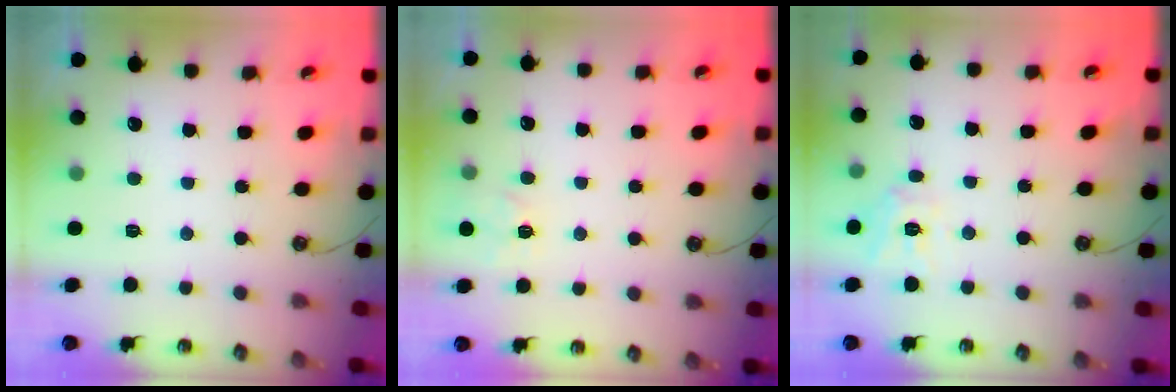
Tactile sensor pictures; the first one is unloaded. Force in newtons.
{"total": 4.2, "press": 4.1, "slide": 0.5}
{"total": 9.8, "press": 9.7, "slide": 0.9}